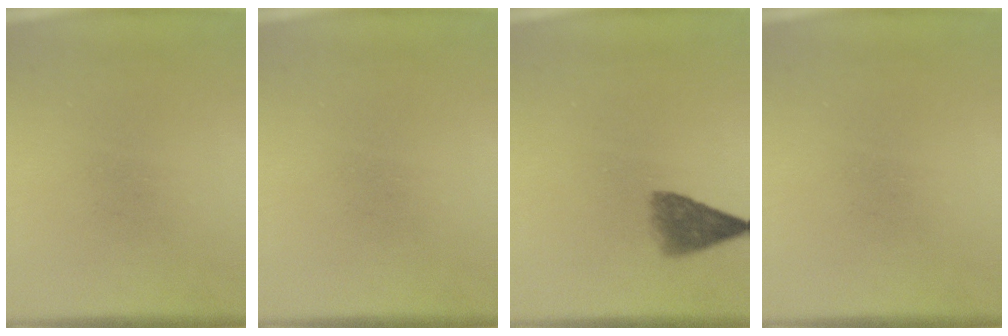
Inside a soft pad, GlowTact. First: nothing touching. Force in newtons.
{"total": 0.0}
{"total": 4.7}
{"total": 0.0}